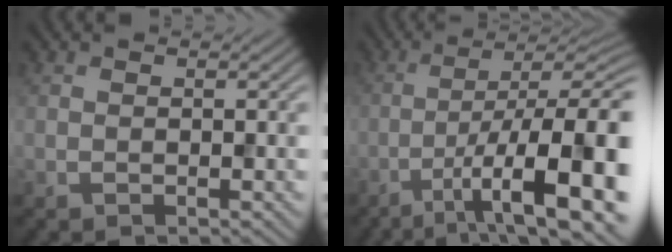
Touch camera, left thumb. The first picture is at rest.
{"total": 14.3, "force": [-5.5, 3.7, 12.7], "torque": [-0.196, -0.003, -0.078]}